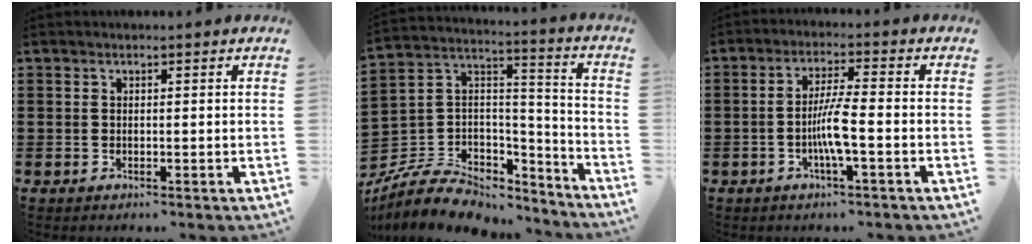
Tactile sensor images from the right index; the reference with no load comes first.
{"total": 8.5, "force": [-6.3, 5.1, 2.8], "torque": [-0.076, 0.007, -0.119]}
{"total": 5.6, "force": [-1.7, 0.4, 5.3], "torque": [-0.107, -0.008, -0.036]}